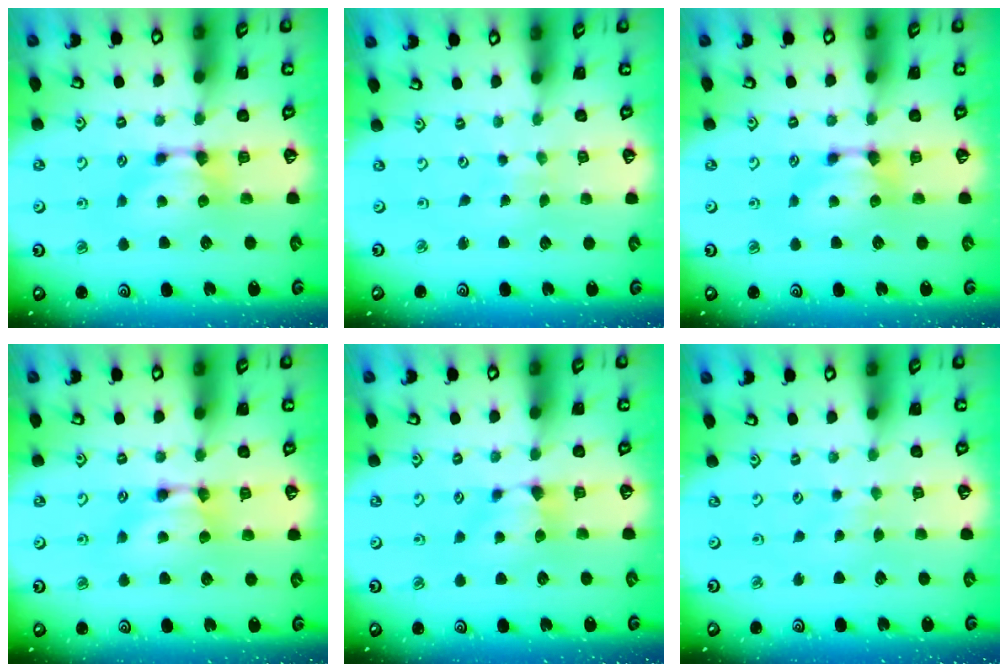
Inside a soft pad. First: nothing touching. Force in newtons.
{"total": 5.7, "press": 5.7, "slide": 0.2}
{"total": 0.0}
{"total": 1.6, "press": 1.6, "slide": 0.1}
{"total": 0.6, "press": 0.2, "slide": 0.5}
{"total": 4.7, "press": 4.7, "slide": 0.2}